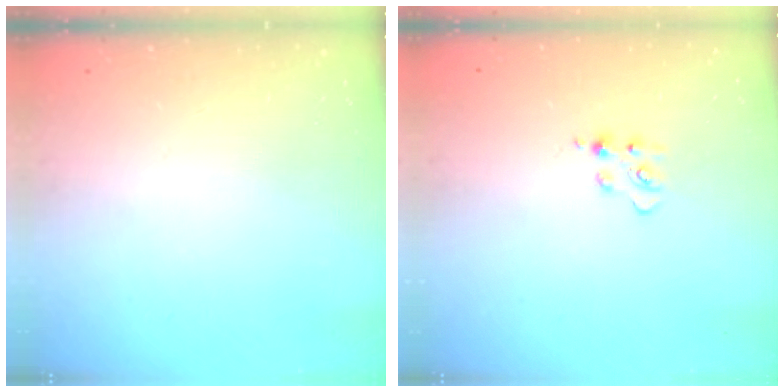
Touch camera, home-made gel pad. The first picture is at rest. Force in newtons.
{"total": 5.0, "press": 5.0, "slide": 0.5}